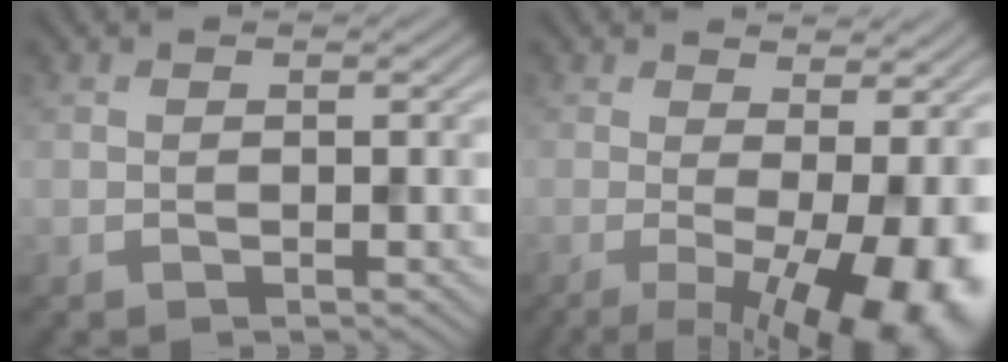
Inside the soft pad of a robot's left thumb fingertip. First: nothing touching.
{"total": 12.1, "force": [-2.7, 3.6, 11.2], "torque": [-0.151, 0.000, -0.035]}